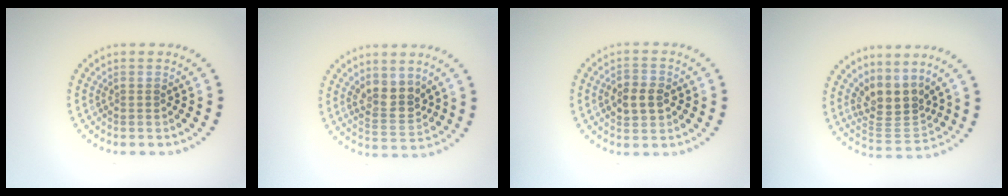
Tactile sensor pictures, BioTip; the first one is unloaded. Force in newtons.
{"total": 3.2, "press": 2.9, "slide": 1.3}
{"total": 2.9, "press": 2.9, "slide": 0.1}
{"total": 4.0, "press": 3.1, "slide": 2.5}